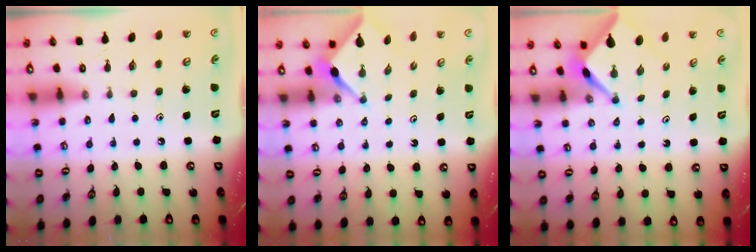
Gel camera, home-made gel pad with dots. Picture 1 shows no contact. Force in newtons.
{"total": 2.5, "press": 2.5, "slide": 0.3}
{"total": 2.8, "press": 2.7, "slide": 0.3}